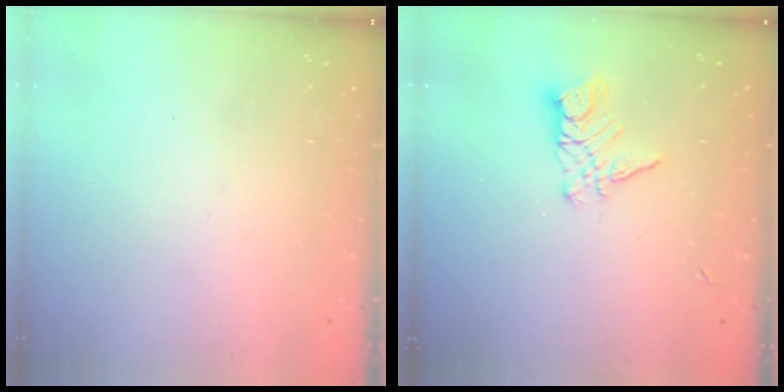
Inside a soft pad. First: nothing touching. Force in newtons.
{"total": 8.3, "press": 8.3, "slide": 0.5}